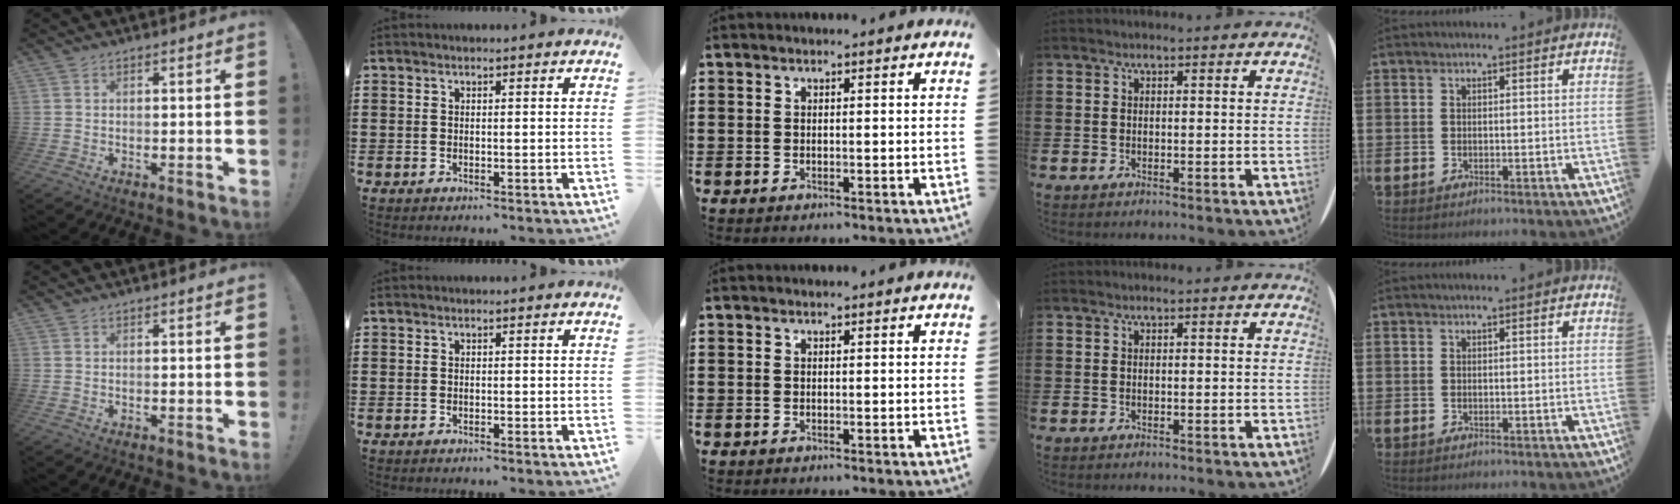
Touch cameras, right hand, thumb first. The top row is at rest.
{}